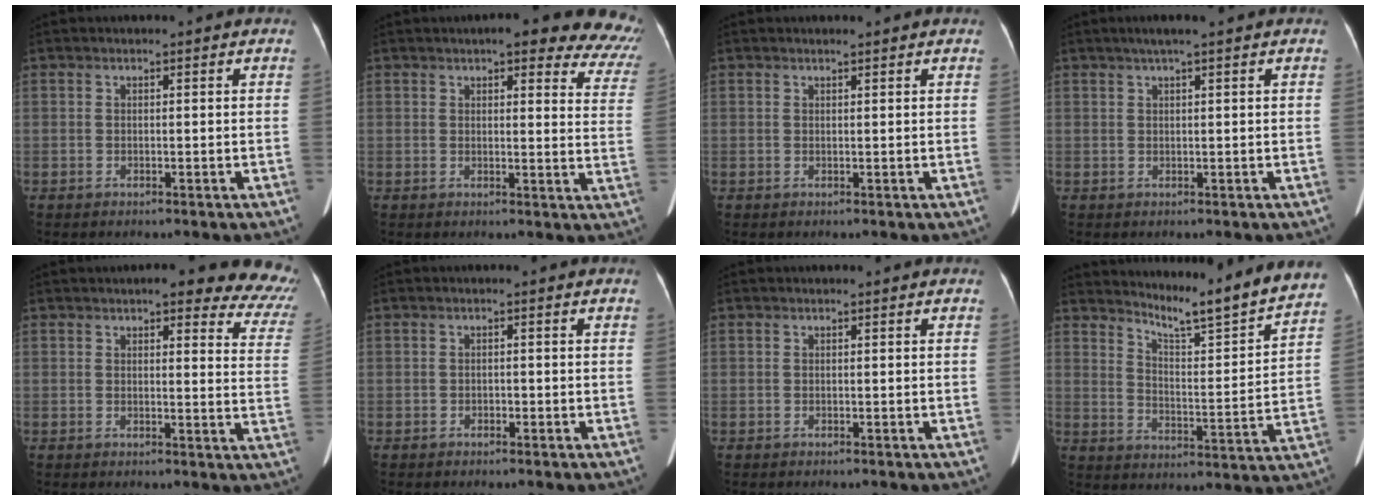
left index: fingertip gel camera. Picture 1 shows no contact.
{"total": 17.9, "force": [15.3, 4.3, 8.3], "torque": [-0.068, -0.033, 0.145]}
{"total": 0.7, "force": [0.6, 0.0, 0.3], "torque": [-0.011, 0.007, 0.013]}
{"total": 2.5, "force": [1.6, -0.3, 1.8], "torque": [-0.034, 0.017, 0.030]}
{"total": 16.7, "force": [14.6, 3.9, 7.1], "torque": [-0.049, -0.039, 0.134]}
{"total": 0.8, "force": [-0.5, 0.5, 0.3], "torque": [-0.004, 0.002, -0.009]}
{"total": 0.0}
{"total": 15.0, "force": [14.4, -0.6, 4.2], "torque": [-0.072, -0.050, 0.194]}